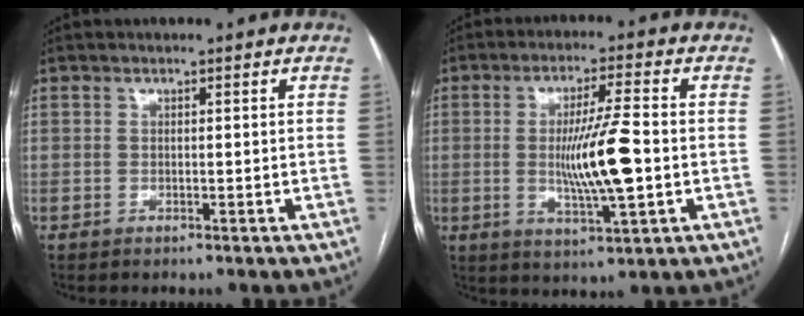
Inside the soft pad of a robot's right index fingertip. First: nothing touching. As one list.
[{"total": 10.3, "force": [-0.9, 0.6, 10.2], "torque": [-0.184, -0.009, -0.018]}]